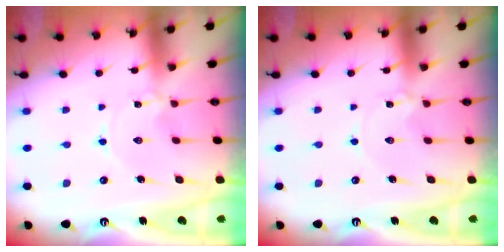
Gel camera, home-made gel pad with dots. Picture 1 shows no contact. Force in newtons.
{"total": 1.9, "press": 1.9, "slide": 0.3}